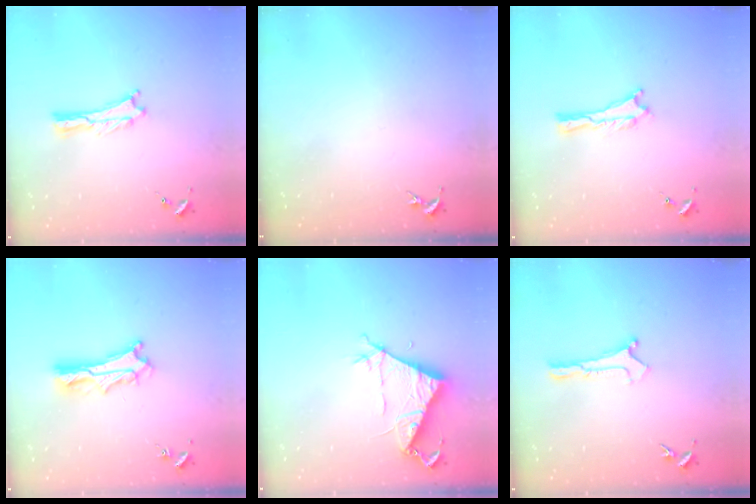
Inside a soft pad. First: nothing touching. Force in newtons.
{"total": 0.0}
{"total": 0.0}
{"total": 5.2, "press": 5.2, "slide": 0.6}
{"total": 8.3, "press": 8.3, "slide": 0.6}
{"total": 0.0}